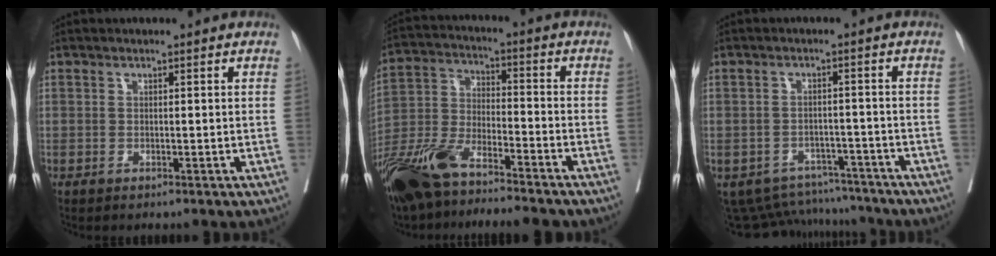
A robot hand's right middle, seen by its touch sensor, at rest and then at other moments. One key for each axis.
{"total": 17.6, "fx": -14.0, "fy": 4.0, "fz": 10.0, "tx": -0.230, "ty": -0.022, "tz": -0.255}
{"total": 9.6, "fx": -8.9, "fy": 3.6, "fz": 0.7, "tx": -0.015, "ty": 0.022, "tz": -0.113}